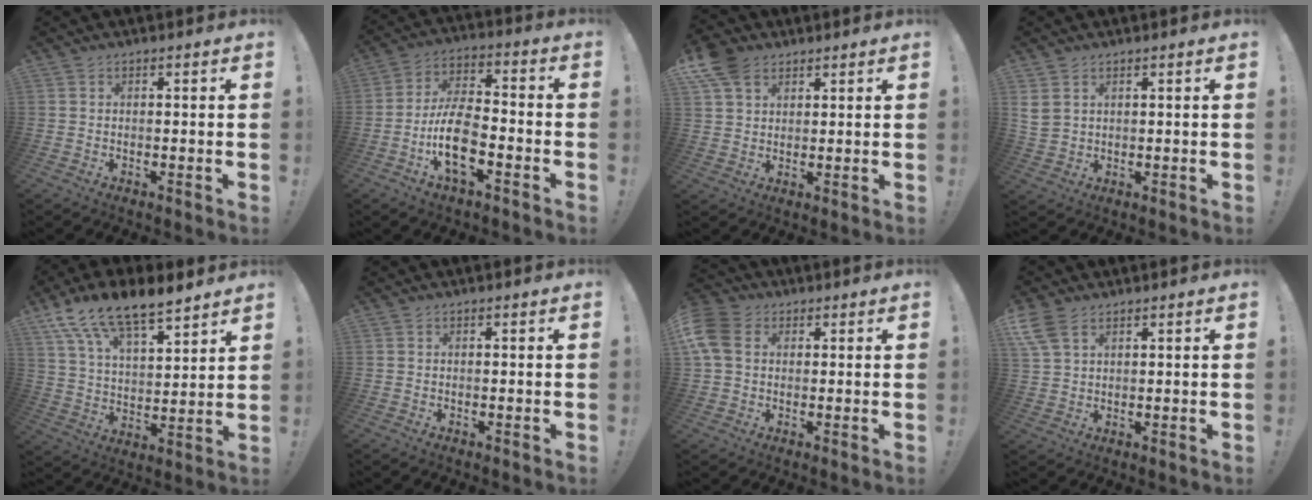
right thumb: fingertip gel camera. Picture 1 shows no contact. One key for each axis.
{"total": 14.5, "fx": -5.7, "fy": 7.0, "fz": 11.4, "tx": -0.227, "ty": 0.022, "tz": -0.095}
{"total": 8.3, "fx": 5.0, "fy": 5.4, "fz": 3.9, "tx": -0.067, "ty": -0.017, "tz": 0.099}
{"total": 4.0, "fx": 1.9, "fy": 2.8, "fz": 2.2, "tx": -0.053, "ty": -0.001, "tz": 0.039}
{"total": 15.3, "fx": 12.1, "fy": 5.4, "fz": 7.7, "tx": -0.154, "ty": -0.084, "tz": 0.221}
{"total": 0.0}
{"total": 9.5, "fx": 2.3, "fy": 6.9, "fz": 6.2, "tx": -0.134, "ty": 0.000, "tz": 0.048}
{"total": 6.5, "fx": 3.7, "fy": 3.5, "fz": 4.0, "tx": -0.081, "ty": -0.012, "tz": 0.075}